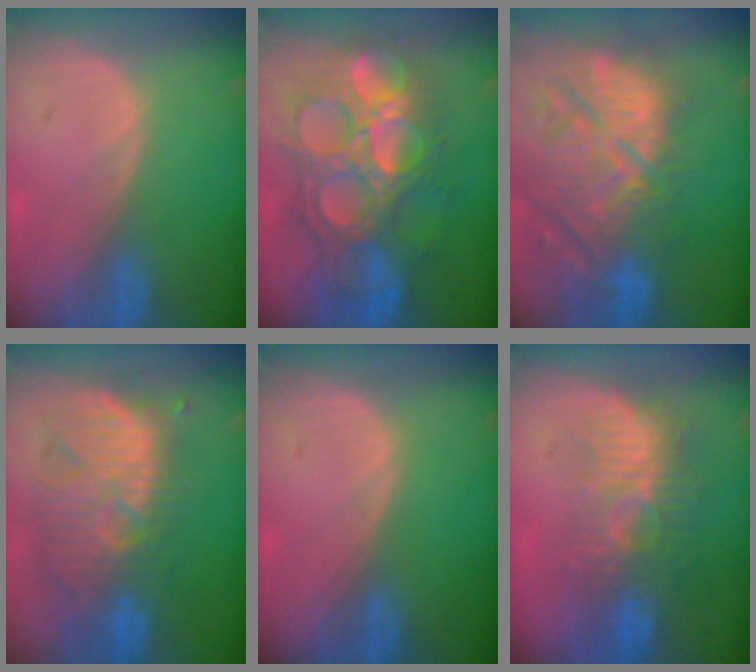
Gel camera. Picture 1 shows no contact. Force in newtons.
{"total": 13.6, "press": 13.5, "slide": 1.4}
{"total": 14.9, "press": 12.9, "slide": 7.4}
{"total": 11.5, "press": 10.9, "slide": 3.7}
{"total": 0.0}
{"total": 9.1, "press": 8.3, "slide": 3.9}